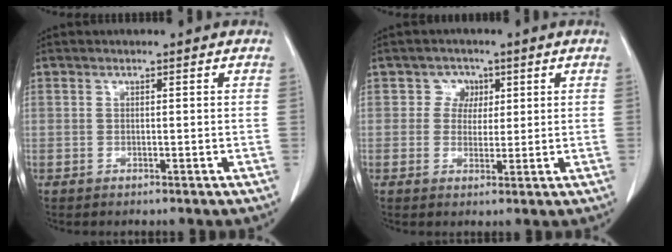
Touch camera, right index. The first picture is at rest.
{"total": 3.3, "force": [1.1, 3.1, 0.7], "torque": [0.000, 0.005, 0.012]}